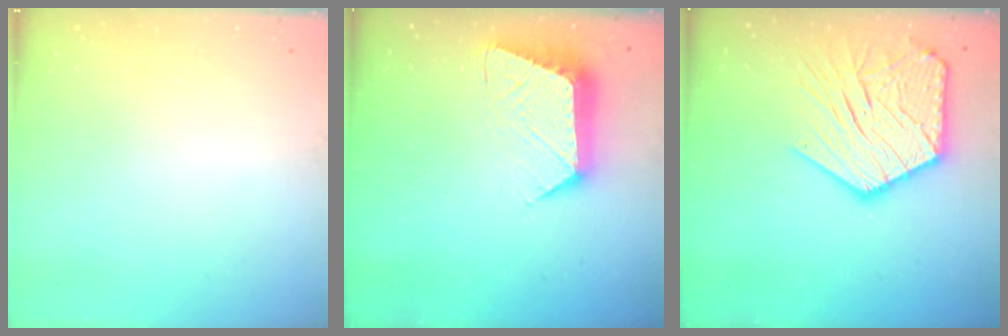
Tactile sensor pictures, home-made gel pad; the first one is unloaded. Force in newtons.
{"total": 12.6, "press": 12.6, "slide": 1.0}
{"total": 18.9, "press": 18.8, "slide": 1.8}